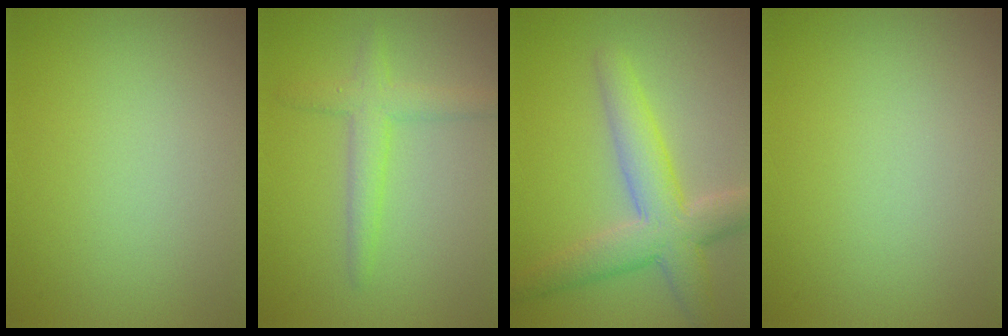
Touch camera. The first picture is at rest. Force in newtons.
{"total": 2.8, "press": 2.8, "slide": 0.1}
{"total": 5.9, "press": 5.9, "slide": 0.3}
{"total": 0.0}